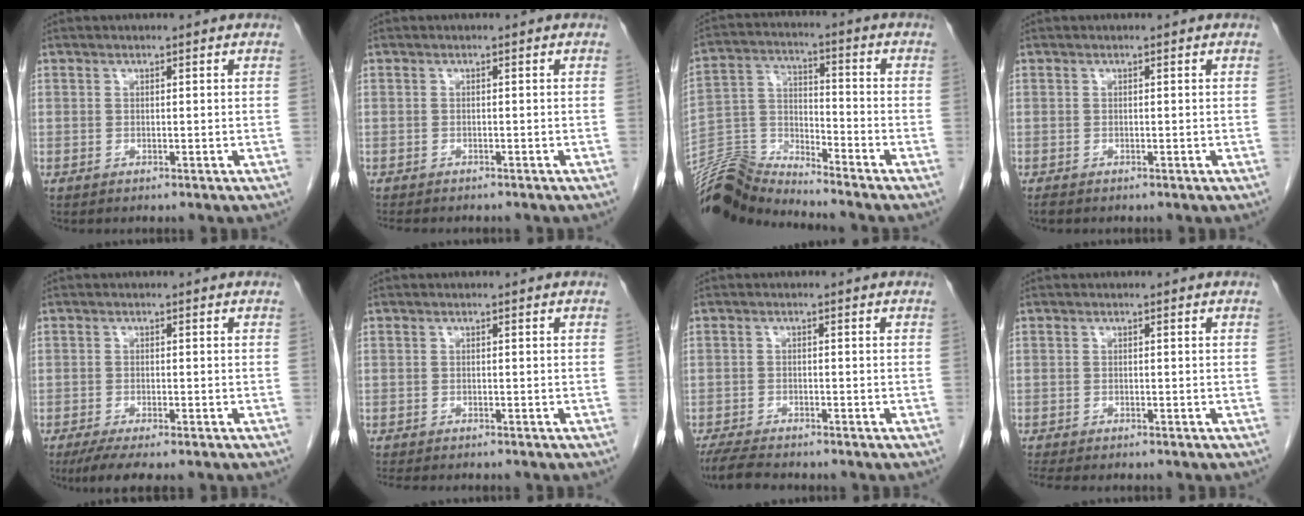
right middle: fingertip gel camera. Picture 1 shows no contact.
{"total": 5.5, "force": [-4.8, 1.5, 2.2], "torque": [-0.031, -0.008, -0.064]}
{"total": 9.5, "force": [-9.5, -0.7, 0.0], "torque": [-0.014, 0.031, -0.184]}
{"total": 0.7, "force": [-0.6, 0.2, 0.3], "torque": [-0.014, -0.003, -0.010]}
{"total": 5.8, "force": [-4.5, 0.8, 3.6], "torque": [-0.056, -0.014, -0.069]}
{"total": 6.0, "force": [-5.3, 1.3, 2.5], "torque": [-0.035, -0.009, -0.077]}
{"total": 5.4, "force": [-4.9, 0.6, 2.2], "torque": [-0.042, -0.020, -0.085]}
{"total": 6.2, "force": [-5.4, 1.3, 2.8], "torque": [-0.038, -0.009, -0.080]}